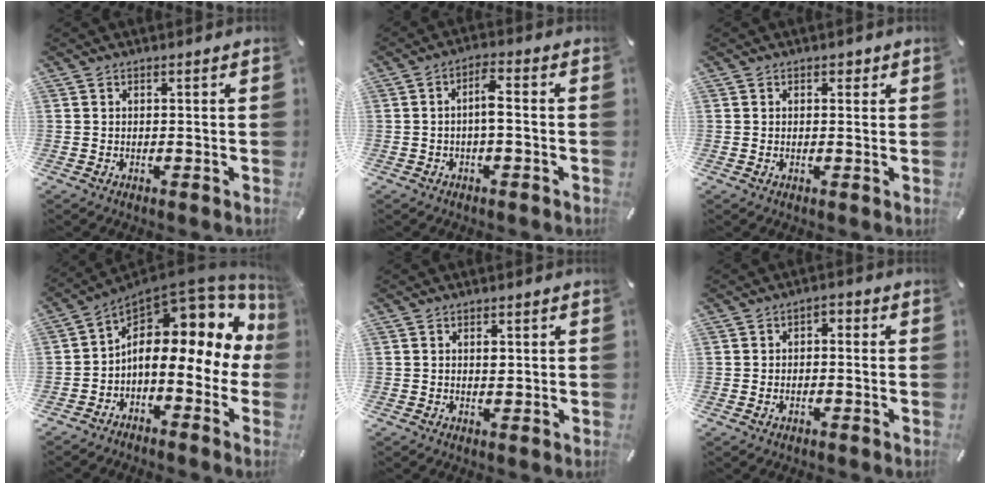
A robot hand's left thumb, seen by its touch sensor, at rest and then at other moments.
{"total": 4.5, "force": [-0.6, 1.4, 4.2], "torque": [-0.077, 0.013, -0.012]}
{"total": 1.3, "force": [0.6, 1.0, 0.5], "torque": [0.005, -0.001, 0.005]}
{"total": 14.2, "force": [3.5, 7.1, 11.8], "torque": [-0.184, -0.056, 0.050]}
{"total": 1.5, "force": [0.3, 0.9, 1.2], "torque": [-0.009, -0.004, 0.002]}
{"total": 2.6, "force": [-1.3, 1.6, 1.6], "torque": [-0.021, 0.007, -0.027]}